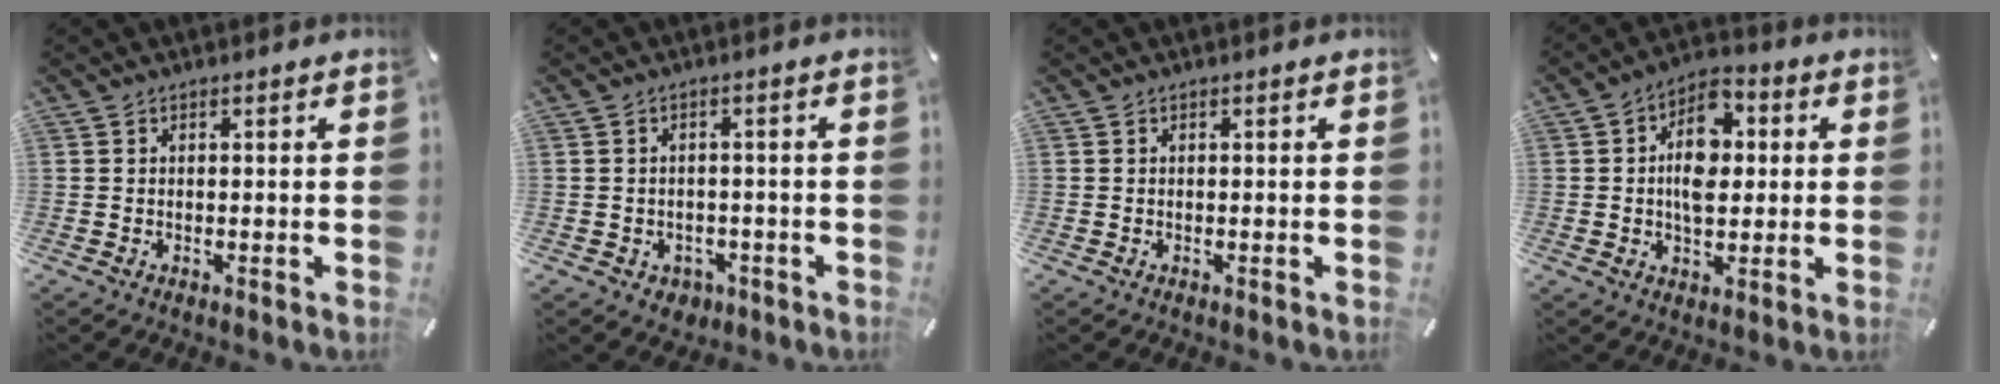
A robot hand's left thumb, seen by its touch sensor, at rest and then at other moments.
{"total": 3.3, "force": [-1.2, 2.8, 1.1], "torque": [-0.019, 0.005, -0.022]}
{"total": 0.0}
{"total": 11.0, "force": [1.0, 7.5, 7.9], "torque": [-0.119, 0.004, 0.016]}